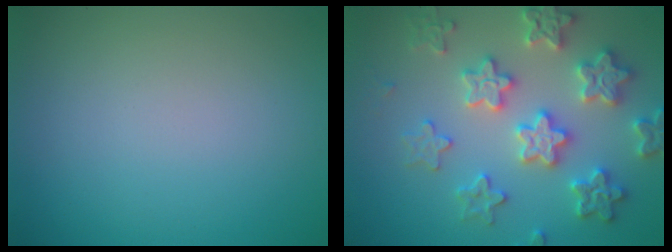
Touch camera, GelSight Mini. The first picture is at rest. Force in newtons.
{"total": 6.1, "press": 6.0, "slide": 1.1}